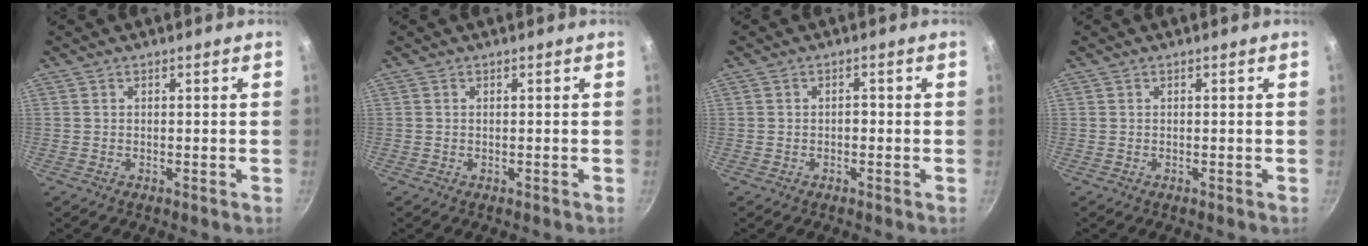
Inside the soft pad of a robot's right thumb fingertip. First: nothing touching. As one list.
[{"total": 0.0}, {"total": 1.3, "force": [-0.4, 0.9, 0.9], "torque": [-0.011, 0.009, -0.006]}, {"total": 0.0}]